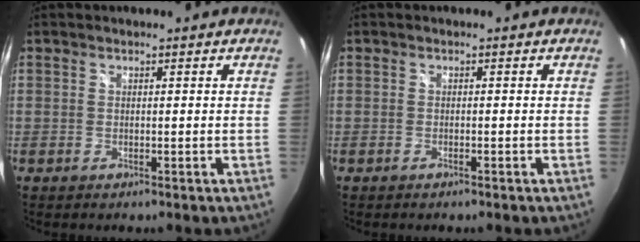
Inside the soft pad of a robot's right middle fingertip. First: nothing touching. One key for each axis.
{"total": 0.8, "fx": -0.7, "fy": 0.1, "fz": 0.4, "tx": -0.007, "ty": -0.001, "tz": -0.013}